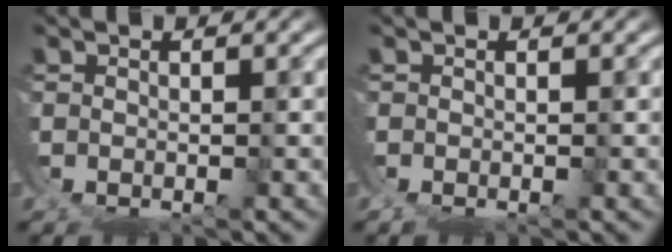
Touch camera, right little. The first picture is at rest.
{"total": 1.6, "force": [-0.6, 1.3, 0.7], "torque": [-0.022, -0.004, -0.012]}